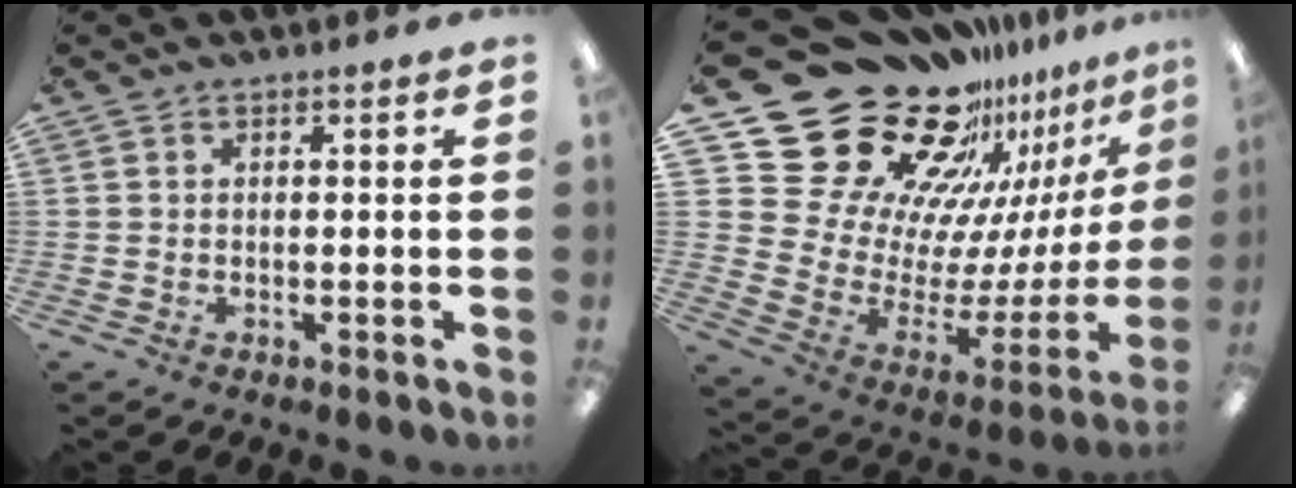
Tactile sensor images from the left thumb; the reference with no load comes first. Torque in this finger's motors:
{"motor_torque": [1.50, 1.76, 1.38, -1.39, 0.06]}